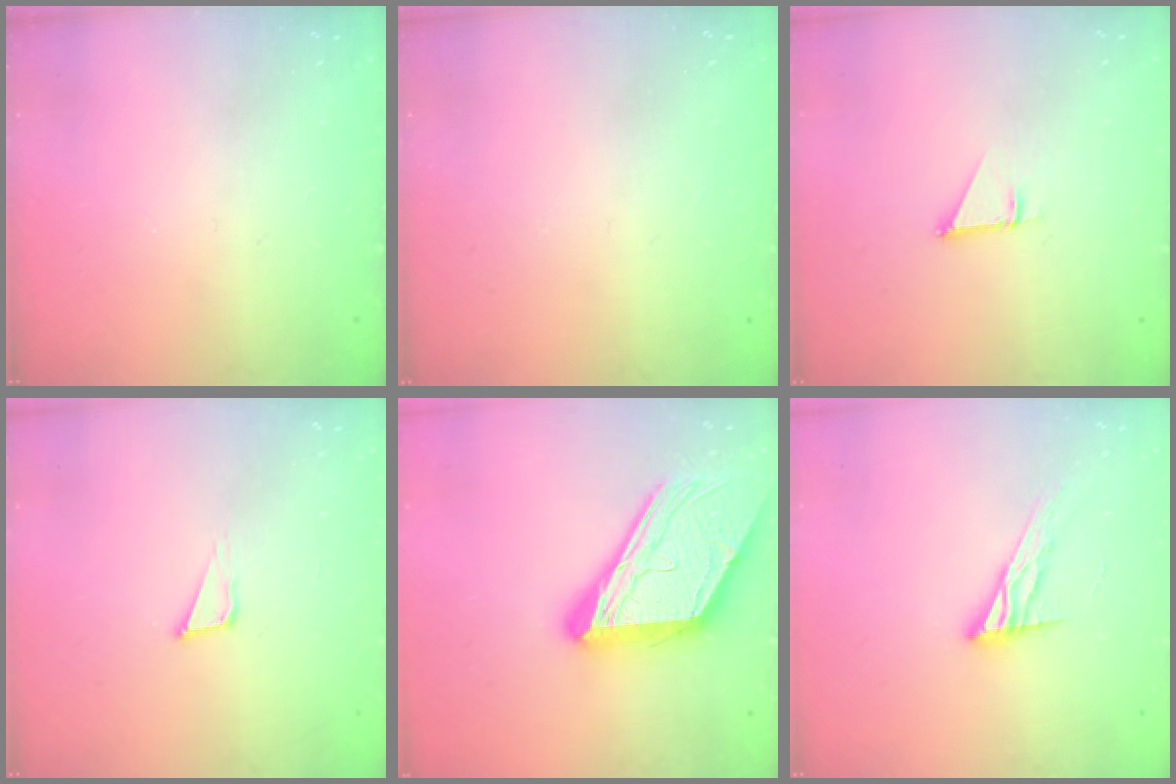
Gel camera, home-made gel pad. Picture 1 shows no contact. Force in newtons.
{"total": 1.5, "press": 1.5, "slide": 0.1}
{"total": 1.0, "press": 1.0, "slide": 0.1}
{"total": 3.4, "press": 3.3, "slide": 0.9}
{"total": 18.5, "press": 18.4, "slide": 1.9}
{"total": 11.1, "press": 11.1, "slide": 0.9}